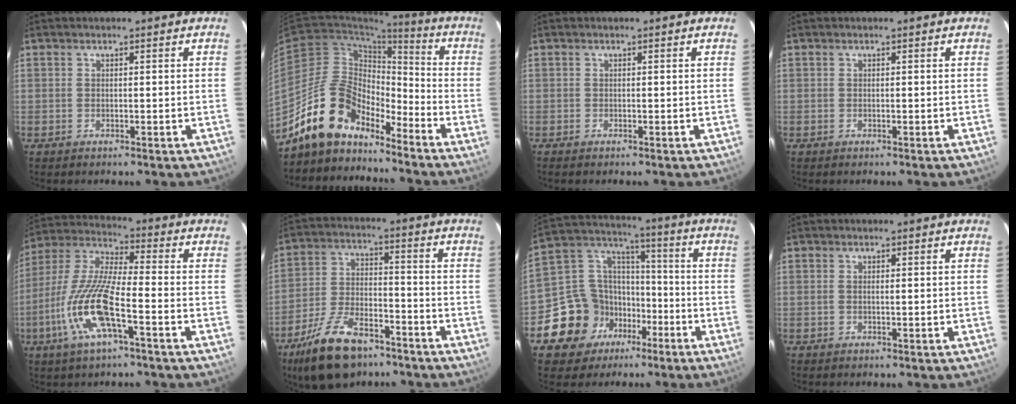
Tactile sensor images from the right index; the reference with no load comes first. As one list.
[{"total": 14.3, "force": [-12.1, 5.9, 4.9], "torque": [-0.101, 0.025, -0.224]}, {"total": 0.0}, {"total": 0.0}, {"total": 15.0, "force": [-6.1, 2.8, 13.4], "torque": [-0.288, -0.011, -0.125]}, {"total": 16.3, "force": [-11.4, 7.2, 9.1], "torque": [-0.191, -0.010, -0.198]}, {"total": 14.9, "force": [-7.6, 12.0, 4.6], "torque": [-0.117, 0.055, -0.113]}, {"total": 0.6, "force": [0.0, 0.0, 0.6], "torque": [-0.012, 0.000, -0.002]}]